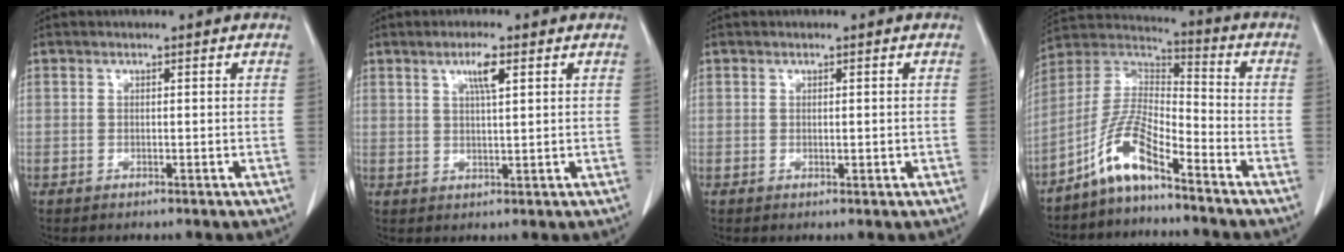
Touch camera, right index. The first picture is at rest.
{"total": 3.4, "force": [1.6, 0.3, 3.0], "torque": [-0.056, -0.001, 0.028]}
{"total": 0.6, "force": [0.1, 0.3, 0.5], "torque": [-0.003, 0.000, 0.006]}
{"total": 9.7, "force": [-6.8, 1.6, 6.8], "torque": [-0.157, 0.013, -0.135]}